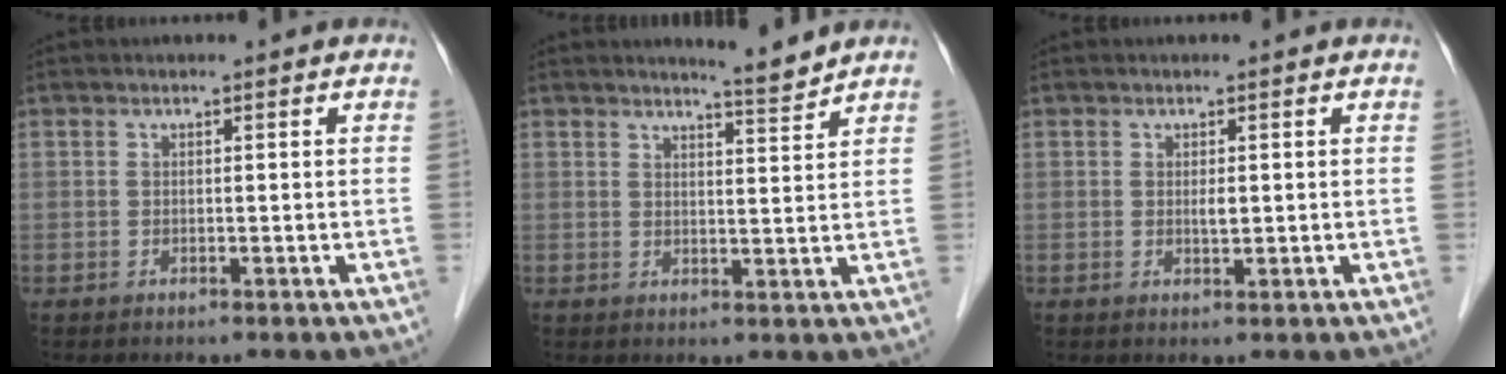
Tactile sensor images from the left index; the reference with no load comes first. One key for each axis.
{"total": 3.4, "fx": 3.3, "fy": -0.7, "fz": 0.5, "tx": -0.019, "ty": -0.016, "tz": 0.052}
{"total": 1.1, "fx": 0.2, "fy": 0.3, "fz": 1.0, "tx": -0.020, "ty": -0.002, "tz": 0.005}